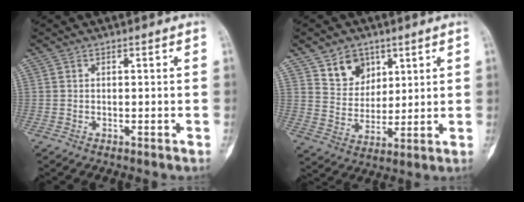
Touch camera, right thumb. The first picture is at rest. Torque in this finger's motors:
{"motor_torque": [-0.44, 0.49, 0.03, 0.02, 0.00]}